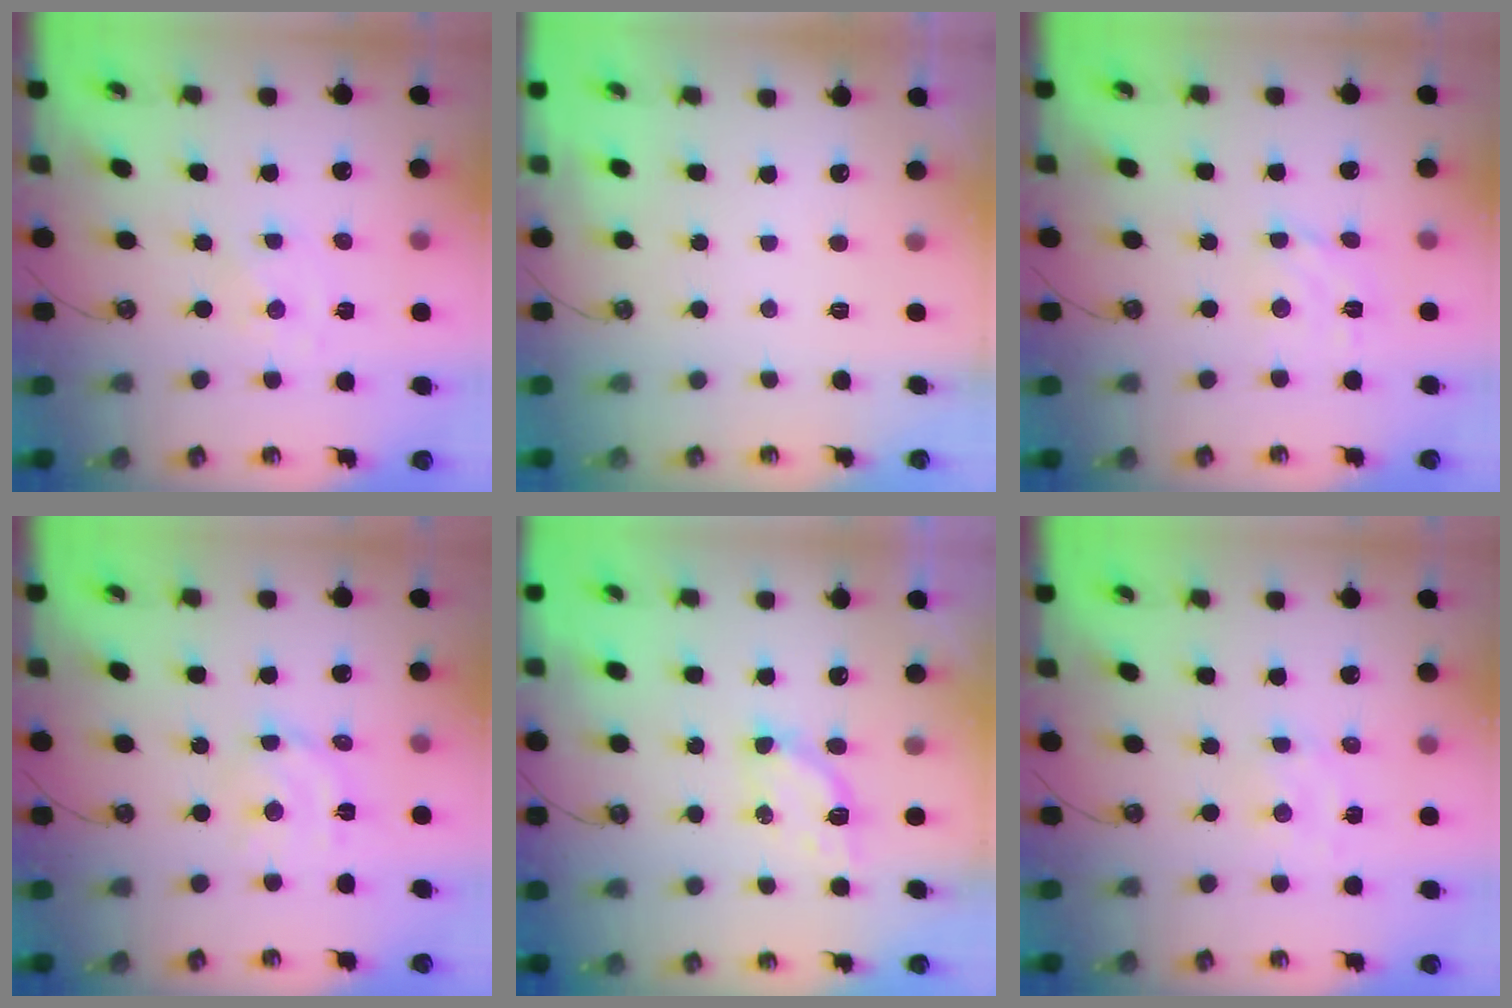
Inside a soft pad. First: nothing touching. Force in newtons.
{"total": 0.0}
{"total": 4.2, "press": 4.2, "slide": 0.4}
{"total": 8.7, "press": 8.7, "slide": 0.7}
{"total": 4.3, "press": 4.2, "slide": 0.6}
{"total": 2.3, "press": 2.3, "slide": 0.5}